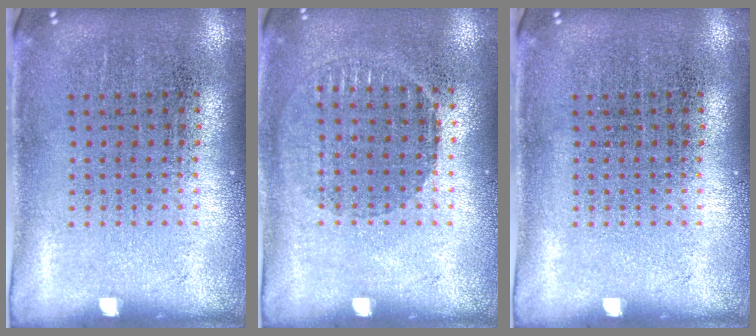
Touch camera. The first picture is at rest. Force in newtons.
{"total": 0.9, "press": 0.8, "slide": 0.3}
{"total": 0.0}